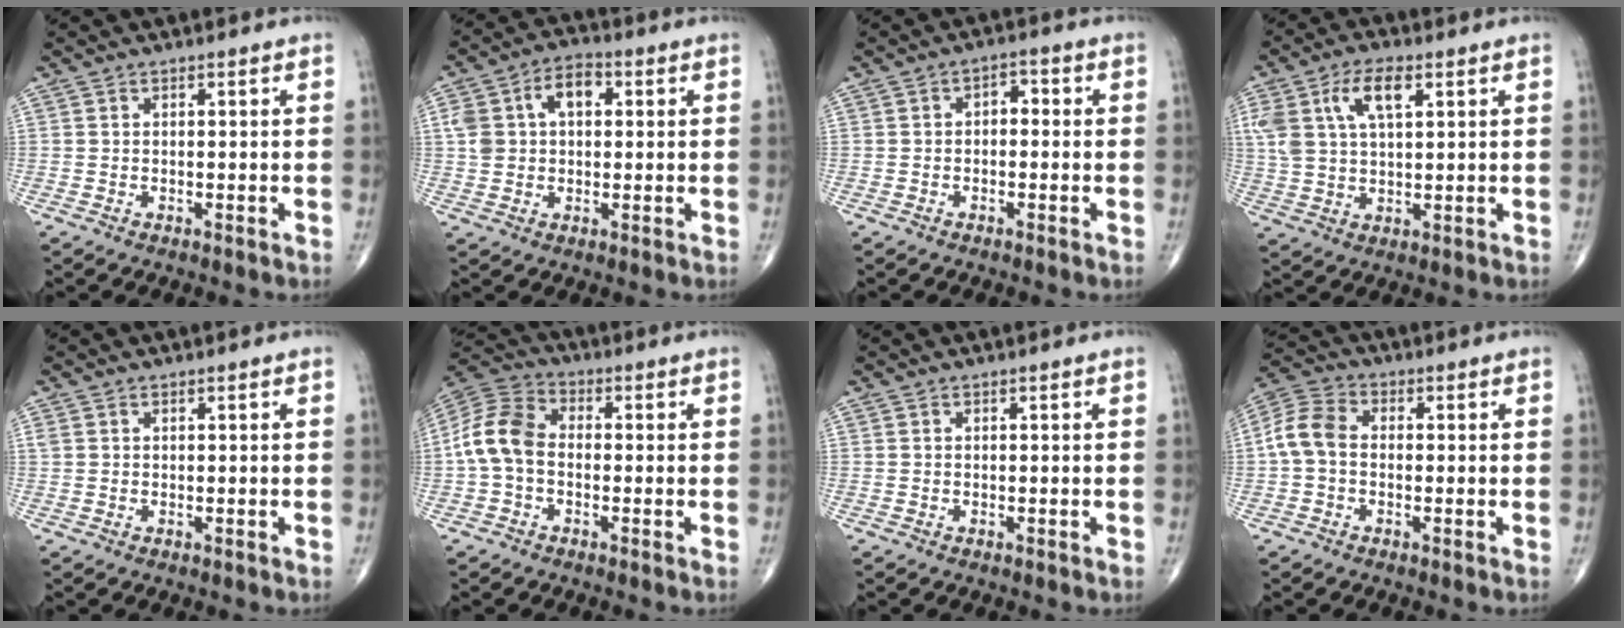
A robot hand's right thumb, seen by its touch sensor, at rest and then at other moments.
{"total": 10.1, "force": [2.3, 6.8, 7.1], "torque": [-0.115, 0.021, 0.036]}
{"total": 2.9, "force": [-0.1, 1.9, 2.2], "torque": [-0.010, 0.013, -0.012]}
{"total": 10.6, "force": [4.3, 5.2, 8.1], "torque": [-0.164, 0.001, 0.084]}
{"total": 0.9, "force": [0.5, 0.6, 0.4], "torque": [-0.009, 0.007, 0.010]}
{"total": 9.8, "force": [-1.0, 6.7, 7.0], "torque": [-0.139, 0.028, -0.035]}
{"total": 0.0}
{"total": 7.0, "force": [-0.5, 5.0, 4.9], "torque": [-0.099, 0.021, -0.022]}